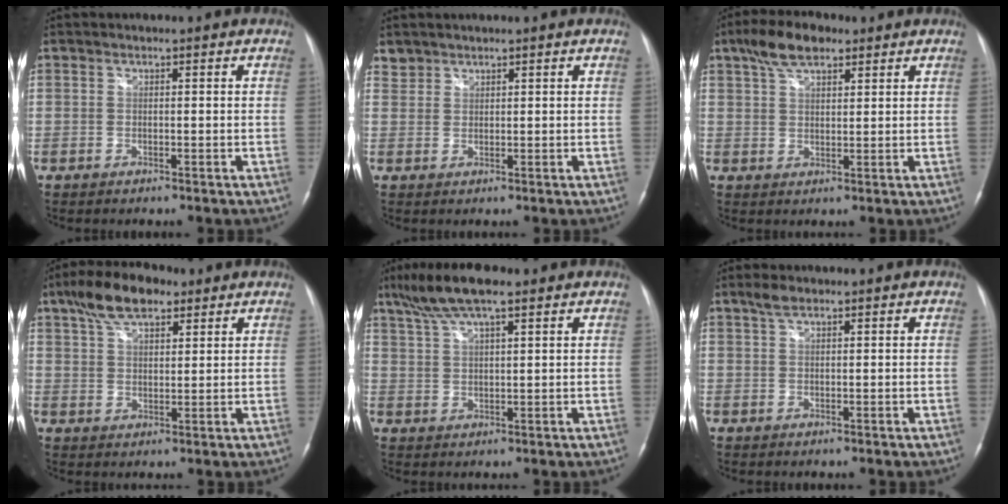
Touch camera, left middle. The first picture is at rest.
{"total": 2.0, "force": [1.6, 1.1, -0.3], "torque": [0.012, 0.009, 0.027]}
{"total": 7.0, "force": [4.6, 3.0, 4.4], "torque": [-0.088, 0.020, 0.084]}
{"total": 9.0, "force": [5.8, 3.8, 5.7], "torque": [-0.112, 0.023, 0.106]}
{"total": 8.8, "force": [6.2, 1.6, 6.1], "torque": [-0.123, 0.021, 0.111]}
{"total": 2.0, "force": [1.4, 0.7, 1.2], "torque": [-0.028, 0.009, 0.030]}